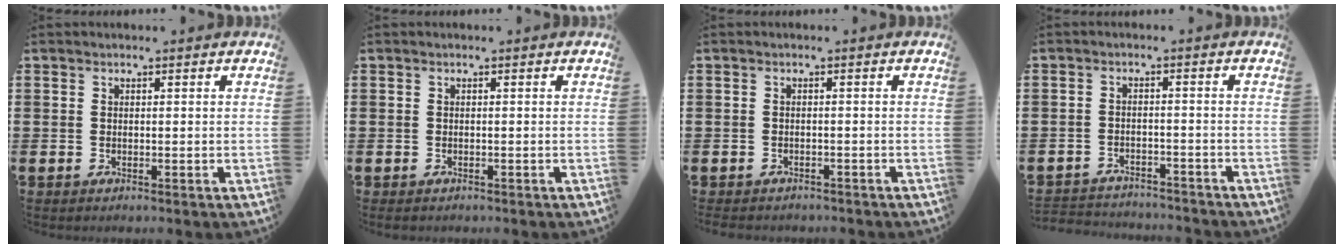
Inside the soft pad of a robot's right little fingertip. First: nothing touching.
{"total": 0.0}
{"total": 0.8, "force": [-0.7, 0.2, 0.0], "torque": [-0.002, -0.001, -0.016]}
{"total": 2.7, "force": [-2.6, 0.2, -0.3], "torque": [-0.002, 0.000, -0.059]}